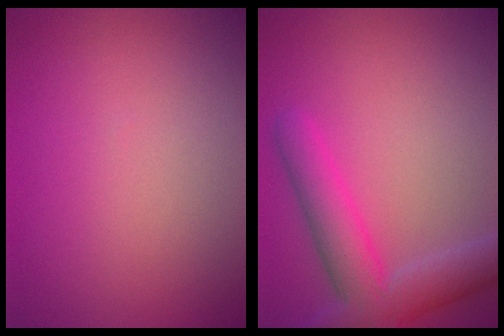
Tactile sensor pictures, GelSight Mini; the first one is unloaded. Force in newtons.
{"total": 5.9, "press": 5.9, "slide": 0.3}